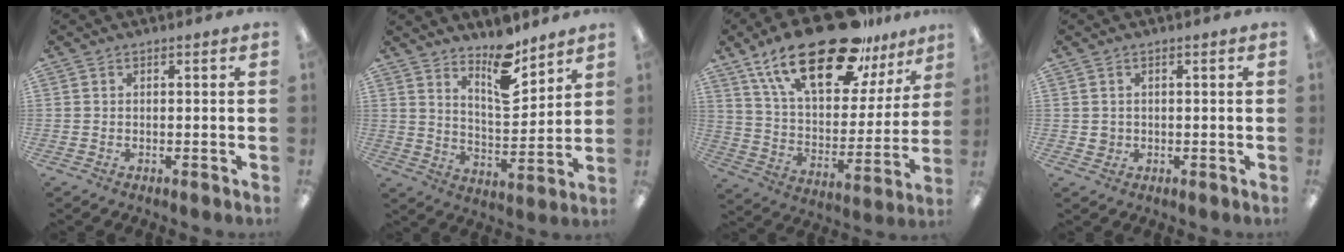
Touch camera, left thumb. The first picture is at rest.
{"total": 11.3, "force": [9.0, 3.6, 5.8], "torque": [-0.083, -0.066, 0.155]}
{"total": 26.6, "force": [18.2, 10.7, 16.1], "torque": [-0.268, -0.104, 0.312]}
{"total": 1.7, "force": [0.5, 1.6, 0.4], "torque": [-0.010, 0.005, 0.007]}